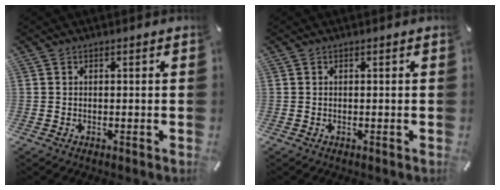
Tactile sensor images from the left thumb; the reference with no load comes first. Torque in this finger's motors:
{"motor_torque": [-0.13, -0.21, 0.00, 0.15, -0.02]}